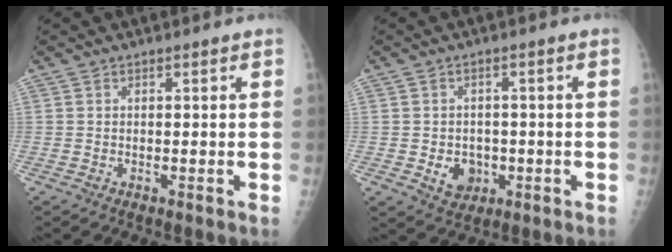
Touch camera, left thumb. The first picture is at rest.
{"total": 5.3, "force": [-1.4, 4.3, 2.7], "torque": [-0.016, 0.007, -0.012]}